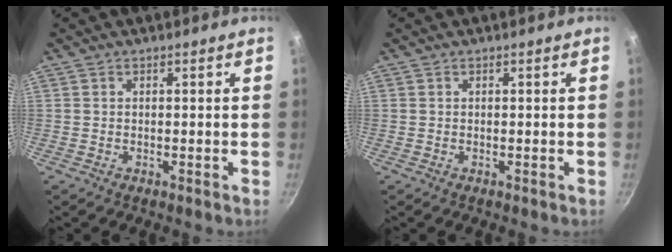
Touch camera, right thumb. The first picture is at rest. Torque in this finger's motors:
{"motor_torque": [0.03, 0.00, 0.14, -0.10, 0.02]}